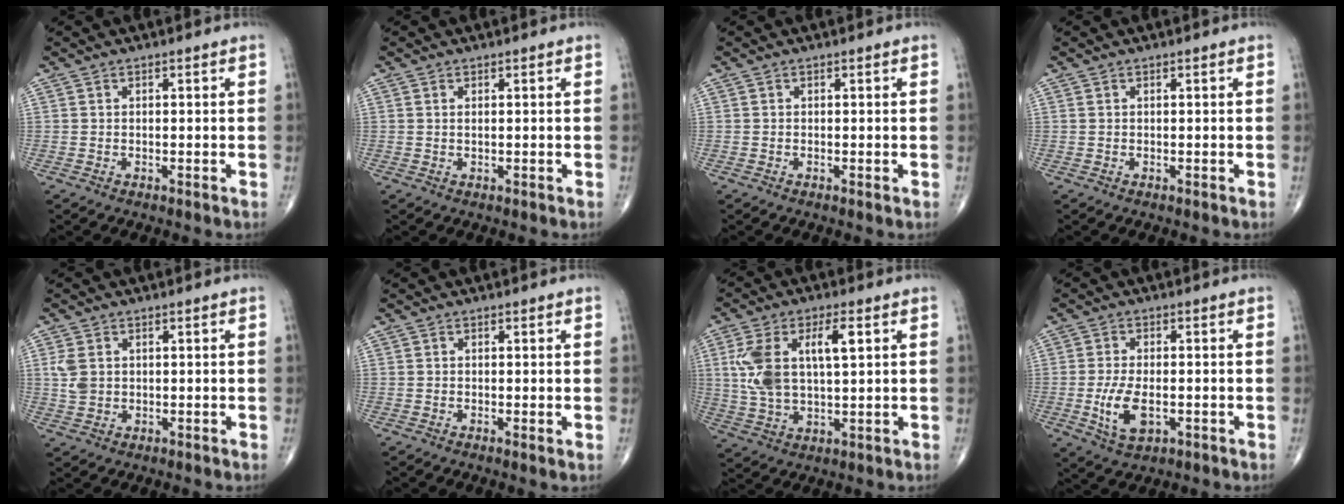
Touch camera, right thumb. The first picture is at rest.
{"total": 0.6, "force": [0.2, 0.1, 0.5], "torque": [-0.014, 0.000, 0.005]}
{"total": 0.0}
{"total": 0.0}
{"total": 4.0, "force": [0.7, 2.9, 2.5], "torque": [-0.053, -0.001, 0.019]}
{"total": 0.9, "force": [0.0, 0.1, 0.9], "torque": [-0.018, -0.004, -0.002]}
{"total": 13.3, "force": [3.3, 6.0, 11.4], "torque": [-0.233, 0.008, 0.068]}
{"total": 7.4, "force": [-1.6, 3.8, 6.1], "torque": [-0.120, -0.003, -0.023]}